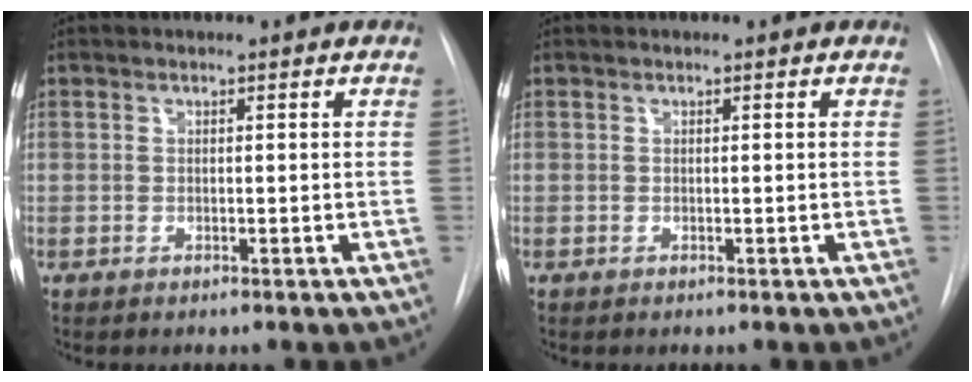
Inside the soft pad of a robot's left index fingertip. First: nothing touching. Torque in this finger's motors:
{"motor_torque": [-0.02, 0.00, -0.01, 0.00]}